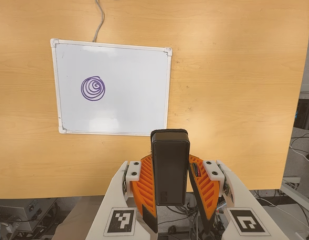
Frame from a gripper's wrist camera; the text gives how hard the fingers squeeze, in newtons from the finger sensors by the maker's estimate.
{"total": 6.1, "left": 5.2, "right": 7.0}